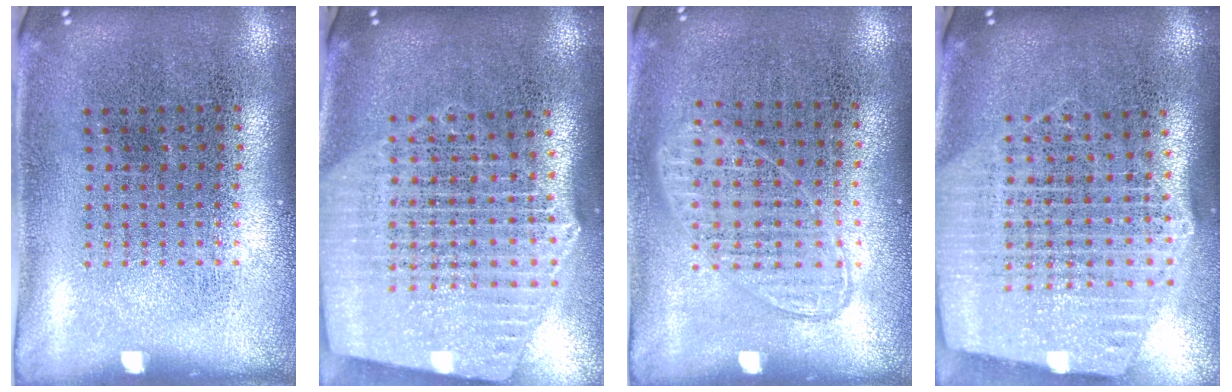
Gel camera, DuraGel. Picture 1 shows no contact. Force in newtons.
{"total": 2.8, "press": 2.3, "slide": 1.5}
{"total": 0.8, "press": 0.8, "slide": 0.2}
{"total": 2.6, "press": 2.2, "slide": 1.4}